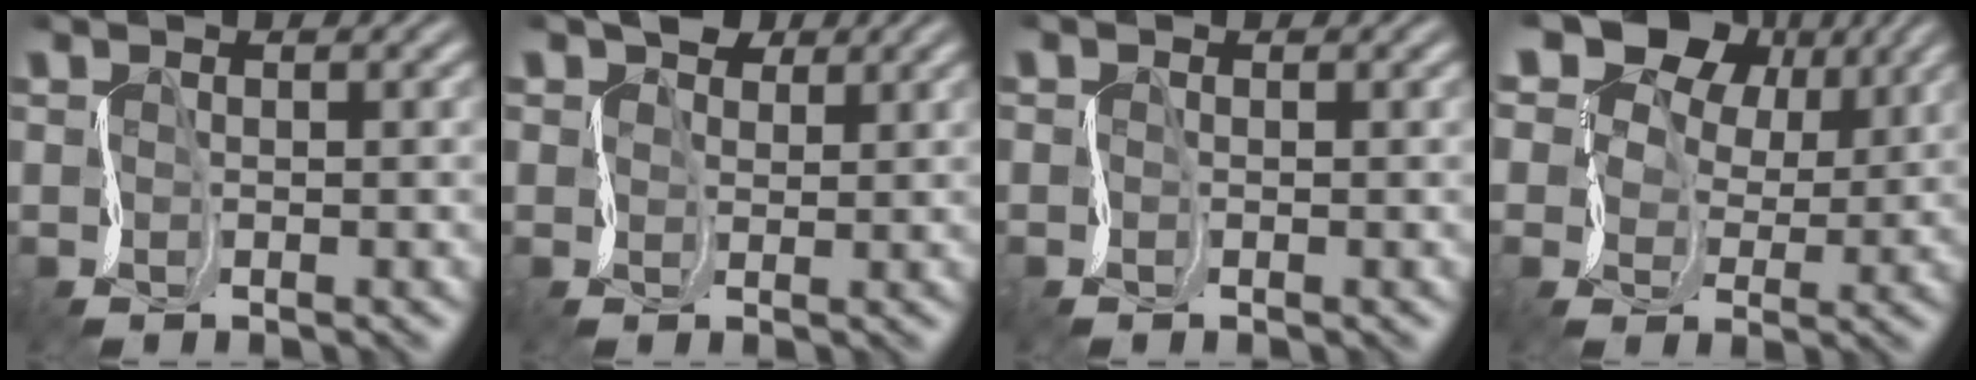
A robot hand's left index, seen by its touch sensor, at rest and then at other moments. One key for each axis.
{"total": 2.8, "fx": 2.4, "fy": 1.4, "fz": 0.5, "tx": -0.017, "ty": 0.013, "tz": 0.031}
{"total": 0.0}
{"total": 13.4, "fx": 8.1, "fy": 8.2, "fz": 6.8, "tx": -0.135, "ty": 0.040, "tz": 0.113}